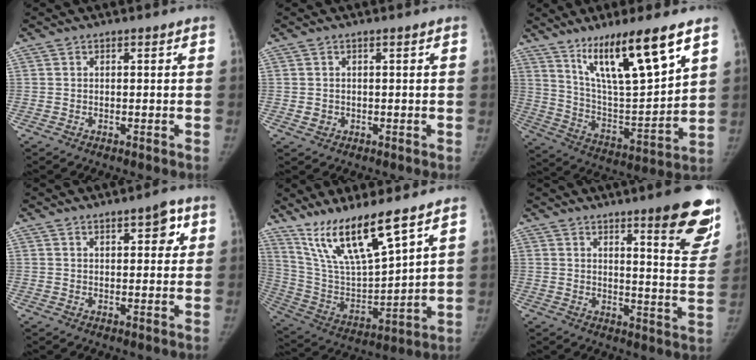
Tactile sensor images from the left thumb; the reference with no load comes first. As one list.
[{"total": 1.3, "force": [0.0, 1.2, 0.6], "torque": [-0.007, 0.001, 0.005]}, {"total": 19.7, "force": [12.0, 3.7, 15.2], "torque": [-0.240, -0.057, 0.222]}, {"total": 4.8, "force": [2.3, 2.0, 3.7], "torque": [-0.032, -0.007, 0.028]}, {"total": 16.6, "force": [11.9, 2.9, 11.3], "torque": [-0.198, -0.061, 0.242]}, {"total": 15.7, "force": [9.8, 2.9, 11.9], "torque": [-0.110, -0.066, 0.125]}]